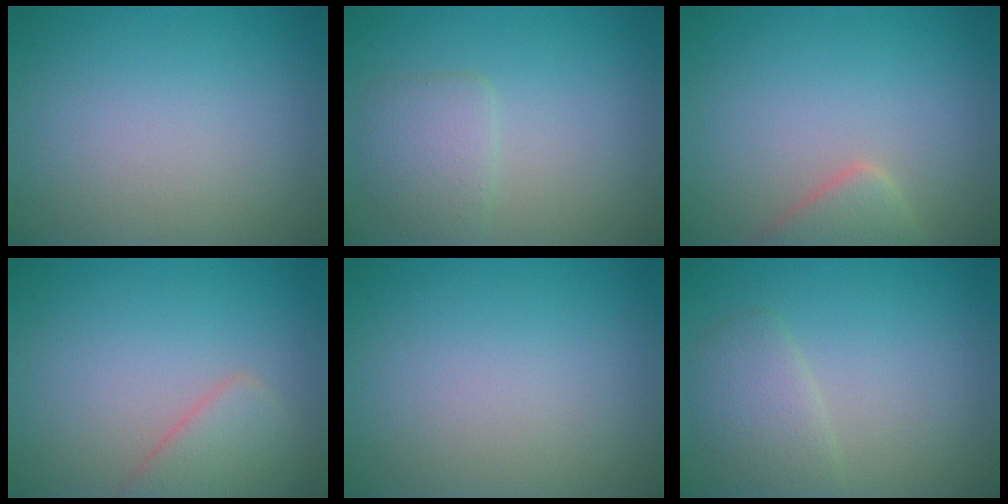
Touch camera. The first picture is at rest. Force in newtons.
{"total": 2.4, "press": 2.4, "slide": 0.2}
{"total": 2.8, "press": 2.7, "slide": 0.1}
{"total": 2.9, "press": 2.9, "slide": 0.1}
{"total": 0.0}
{"total": 2.6, "press": 2.6, "slide": 0.2}